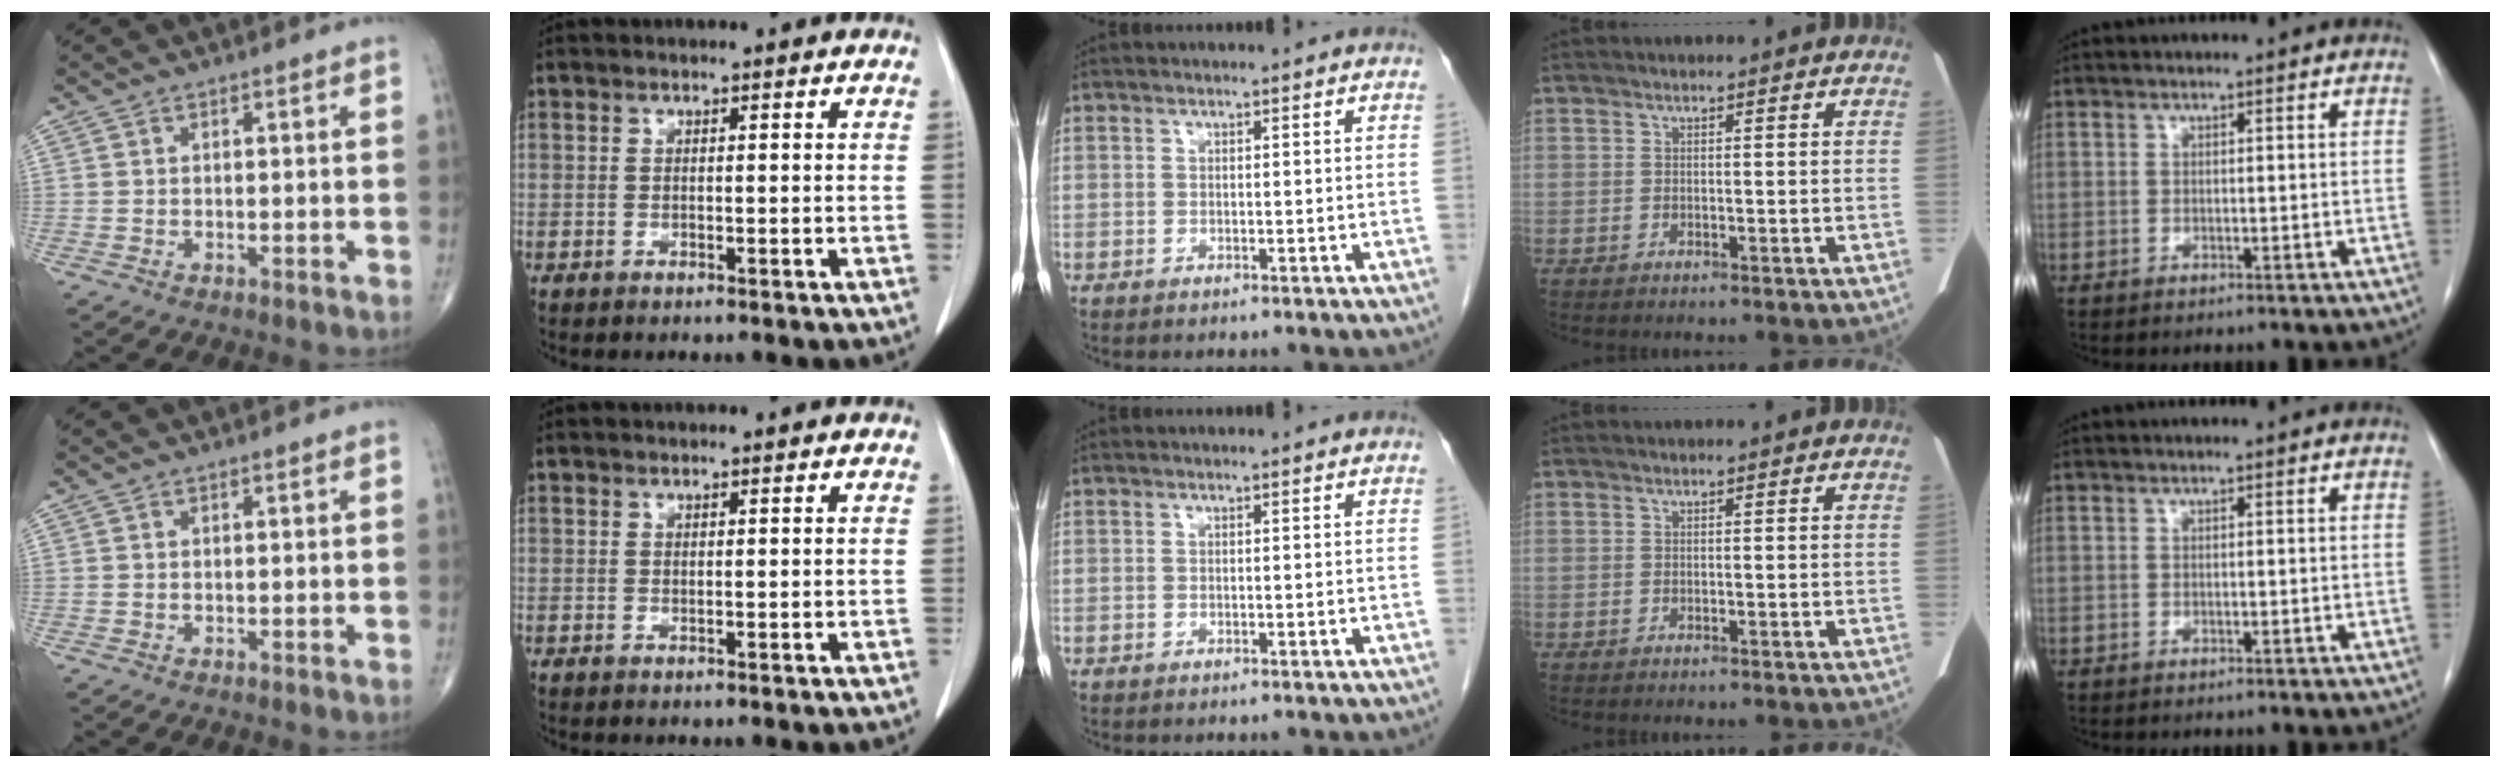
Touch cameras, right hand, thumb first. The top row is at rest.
{}